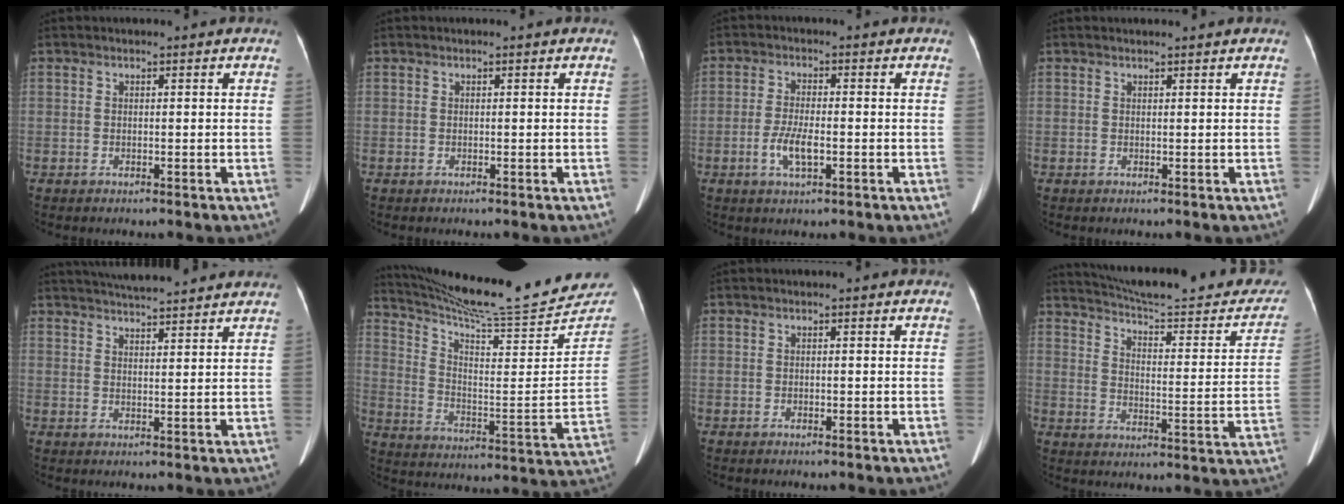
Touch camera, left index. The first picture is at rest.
{"total": 0.0}
{"total": 4.3, "force": [-1.4, 1.2, 3.9], "torque": [-0.081, -0.001, -0.025]}
{"total": 2.0, "force": [1.9, 0.1, 0.6], "torque": [-0.008, 0.015, 0.024]}
{"total": 12.2, "force": [11.3, 0.7, 4.6], "torque": [-0.076, 0.023, 0.150]}
{"total": 23.8, "force": [22.5, 0.1, 8.0], "torque": [-0.135, -0.095, 0.316]}
{"total": 0.0}
{"total": 26.7, "force": [24.3, 3.9, 10.5], "torque": [-0.145, -0.060, 0.301]}